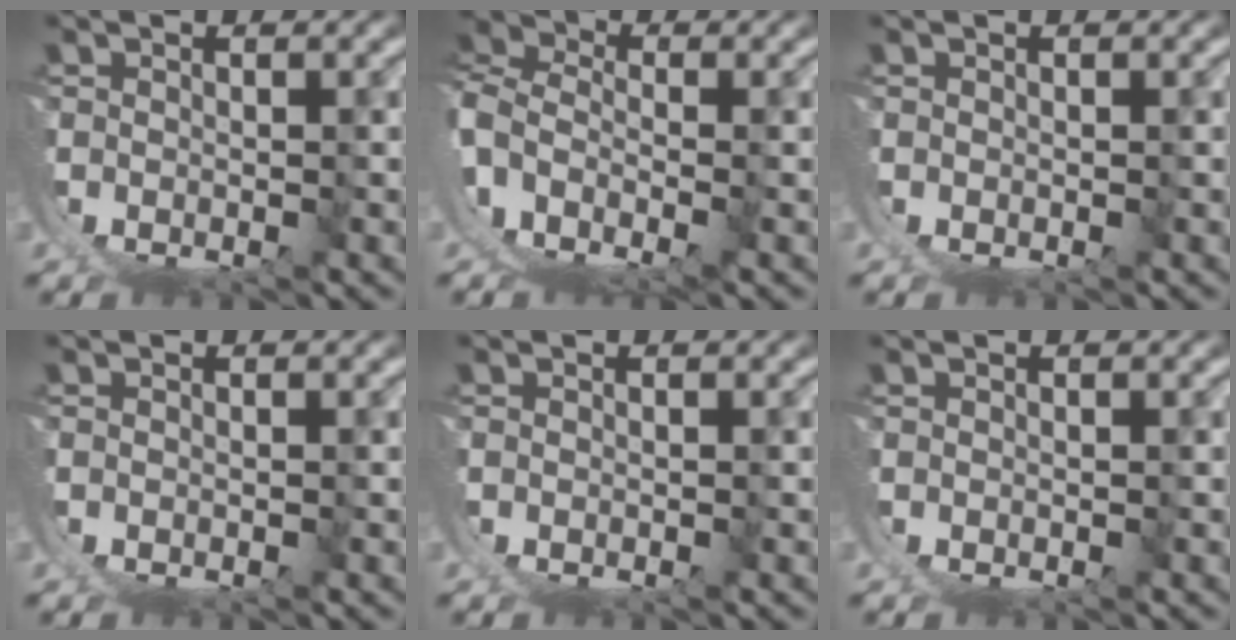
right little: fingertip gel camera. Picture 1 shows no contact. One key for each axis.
{"total": 6.0, "fx": -1.7, "fy": 4.3, "fz": 3.9, "tx": -0.085, "ty": -0.020, "tz": -0.031}
{"total": 0.0}
{"total": 0.0}
{"total": 0.0}
{"total": 0.0}